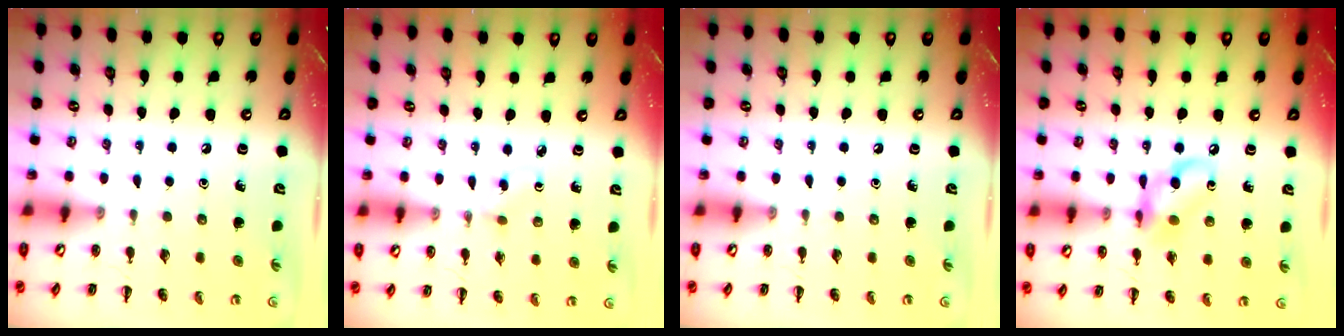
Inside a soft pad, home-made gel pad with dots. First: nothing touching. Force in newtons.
{"total": 1.2, "press": 1.0, "slide": 0.8}
{"total": 0.0}
{"total": 10.1, "press": 9.9, "slide": 1.6}